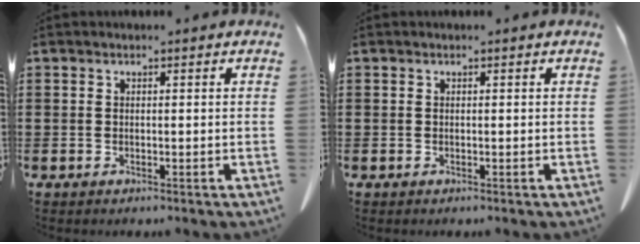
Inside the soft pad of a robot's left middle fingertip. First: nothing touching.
{"total": 0.0}